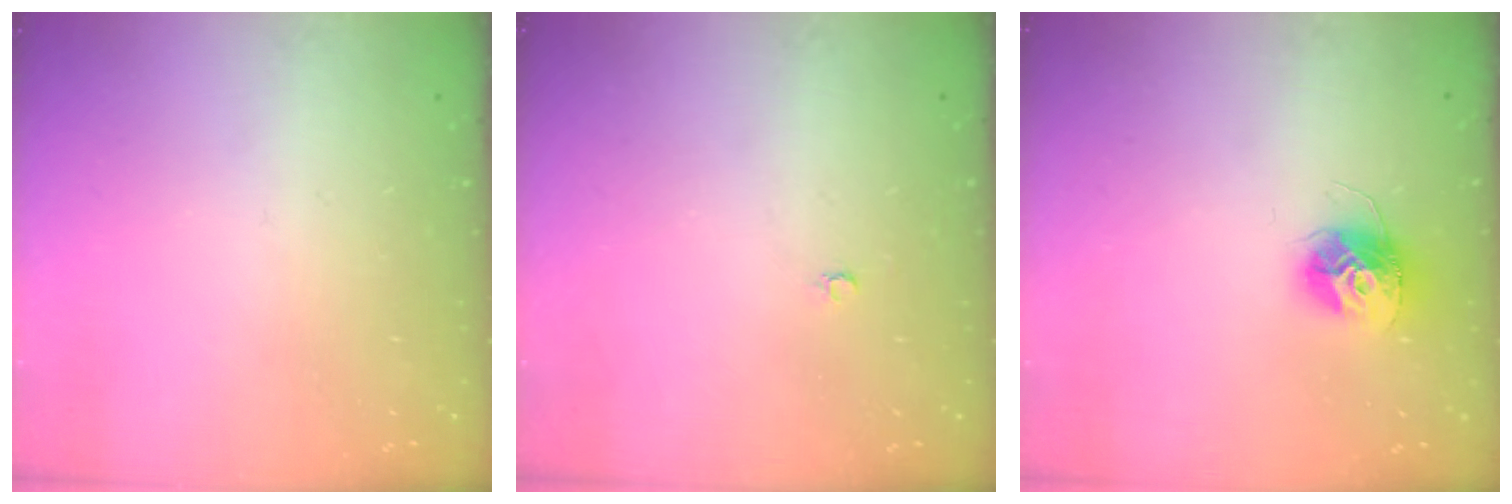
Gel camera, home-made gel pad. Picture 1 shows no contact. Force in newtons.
{"total": 2.0, "press": 2.0, "slide": 0.4}
{"total": 11.8, "press": 11.8, "slide": 0.9}